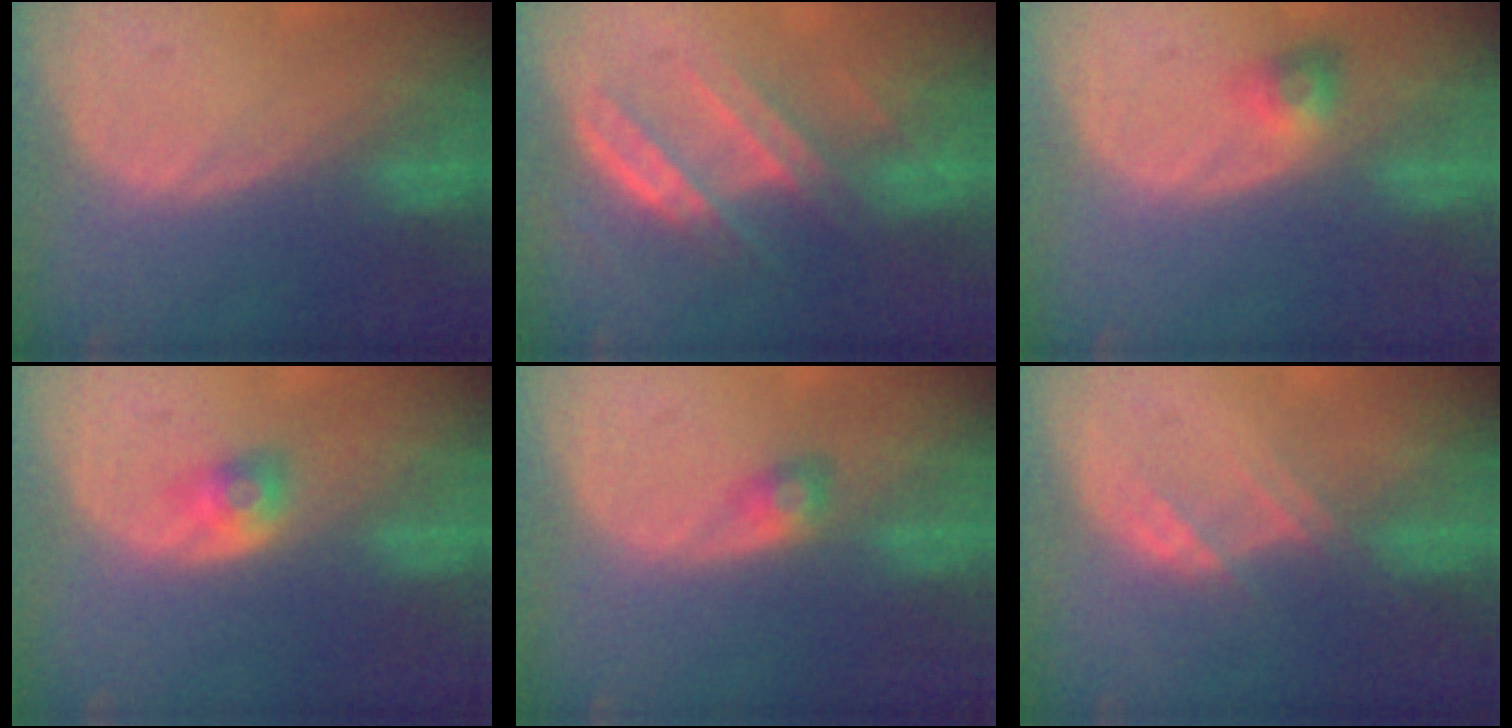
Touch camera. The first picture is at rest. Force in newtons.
{"total": 6.8, "press": 6.7, "slide": 1.0}
{"total": 2.9, "press": 2.7, "slide": 1.2}
{"total": 2.7, "press": 2.4, "slide": 1.2}
{"total": 2.1, "press": 2.1, "slide": 0.2}
{"total": 2.3, "press": 2.3, "slide": 0.2}